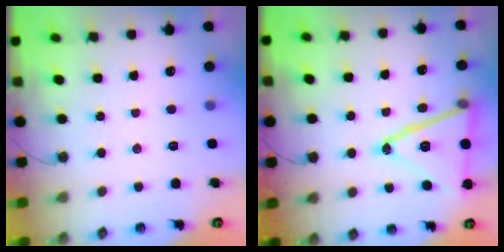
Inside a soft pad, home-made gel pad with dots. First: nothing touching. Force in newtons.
{"total": 20.5, "press": 20.3, "slide": 3.2}